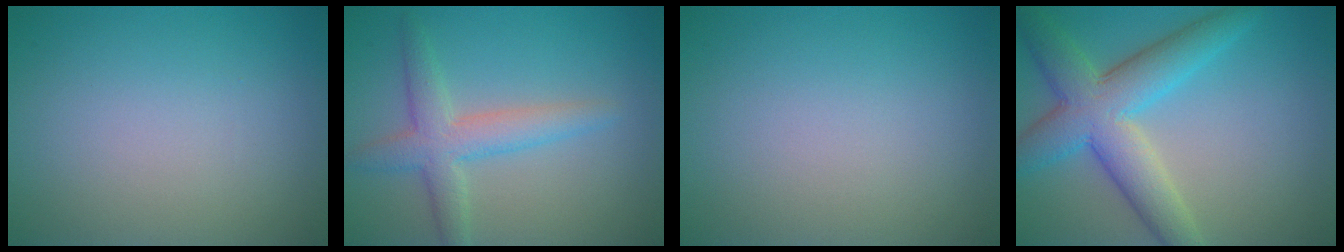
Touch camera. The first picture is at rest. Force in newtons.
{"total": 3.9, "press": 3.9, "slide": 0.2}
{"total": 0.0}
{"total": 7.3, "press": 7.3, "slide": 0.3}